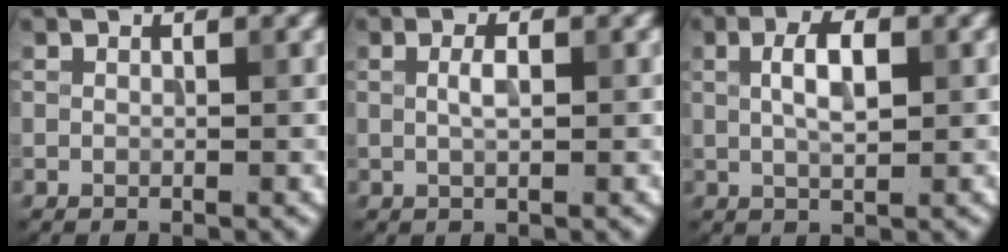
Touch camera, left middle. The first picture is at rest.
{"total": 1.3, "force": [0.2, 0.4, 1.3], "torque": [-0.026, 0.003, 0.002]}
{"total": 3.4, "force": [0.7, 1.4, 3.0], "torque": [-0.061, 0.005, 0.012]}